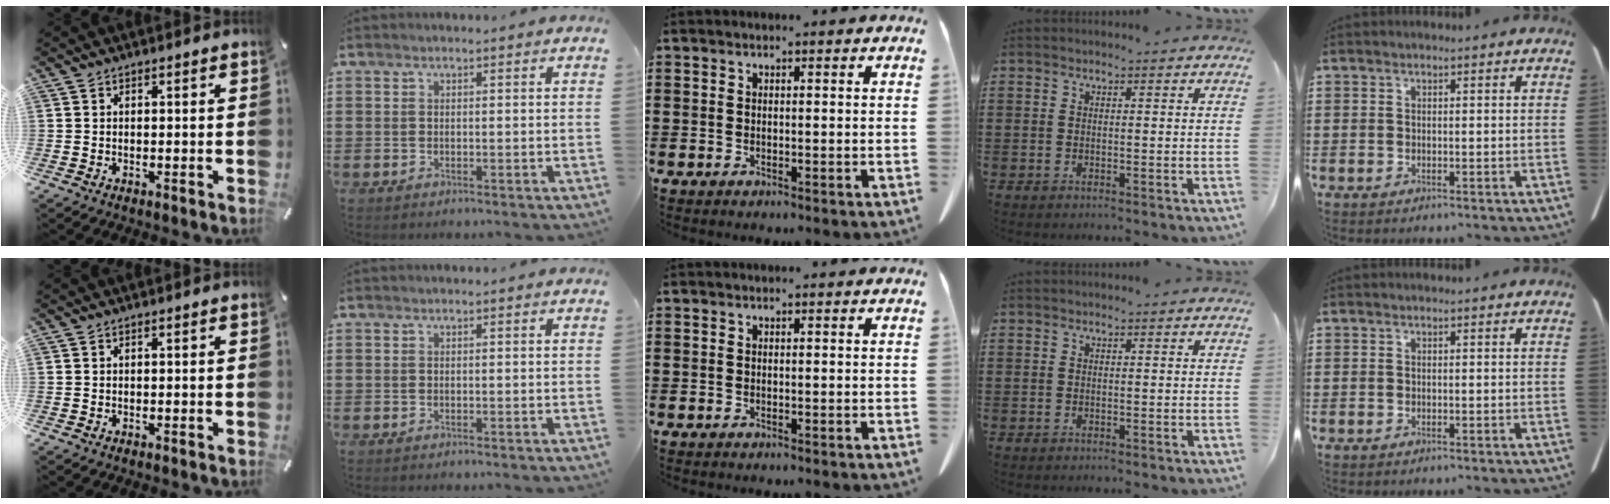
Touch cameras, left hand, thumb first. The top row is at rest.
{}